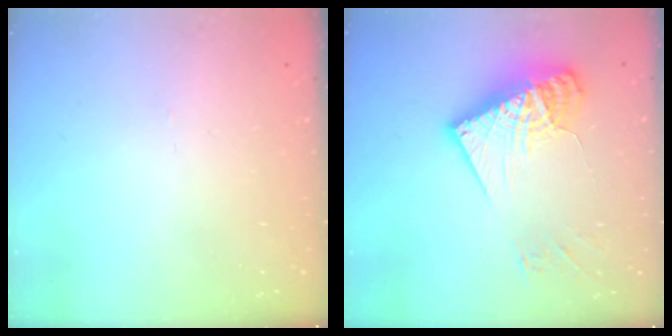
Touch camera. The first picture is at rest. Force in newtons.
{"total": 19.7, "press": 19.7, "slide": 1.6}